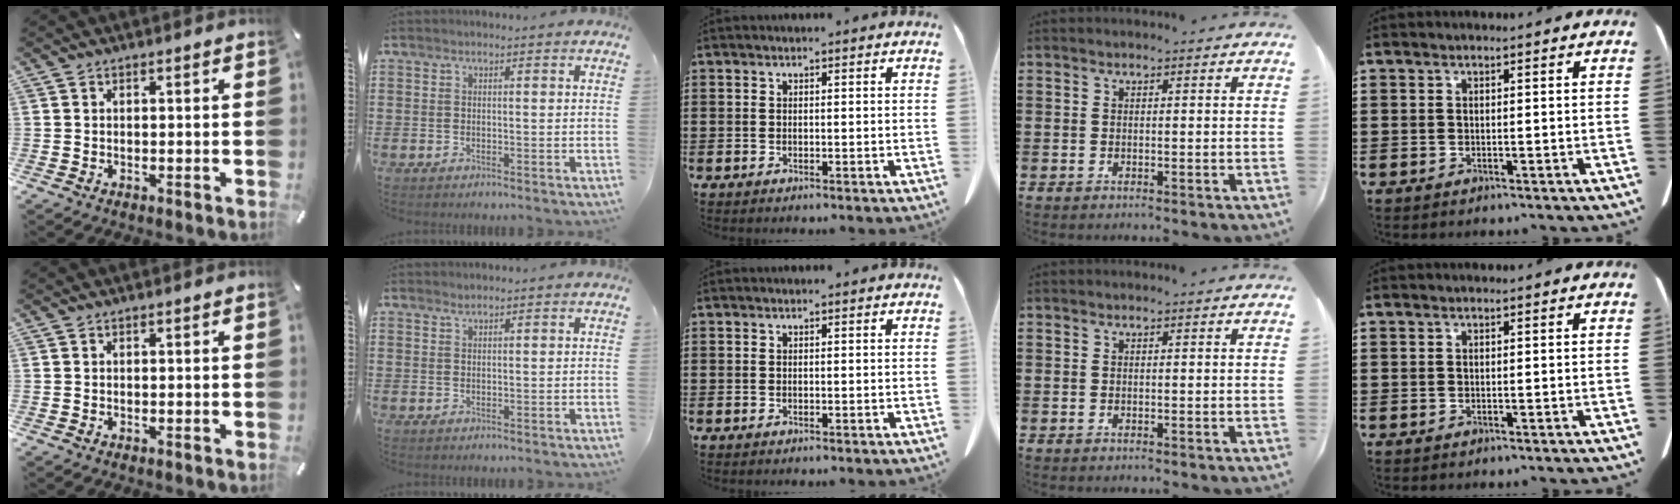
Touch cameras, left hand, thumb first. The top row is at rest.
{"index": {"total": 0.8, "force": [0.7, 0.1, 0.3], "torque": [-0.007, -0.001, 0.014]}}